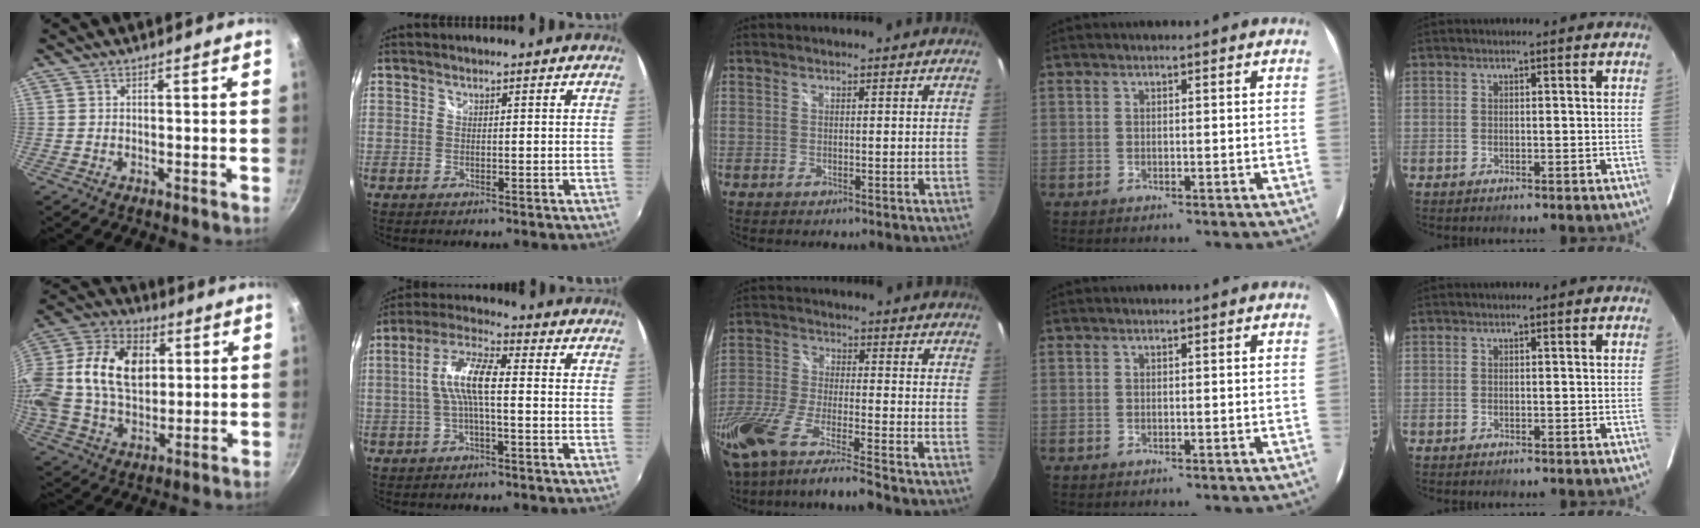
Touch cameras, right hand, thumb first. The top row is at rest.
{"thumb": {"total": 22.6, "force": [3.8, 15.4, 16.1], "torque": [-0.311, 0.025, 0.058]}, "index": {"total": 8.1, "force": [-0.6, 1.8, 7.9], "torque": [-0.166, 0.014, -0.012]}, "middle": {"total": 14.6, "force": [-11.8, 0.7, 8.6], "torque": [-0.182, -0.043, -0.219]}}